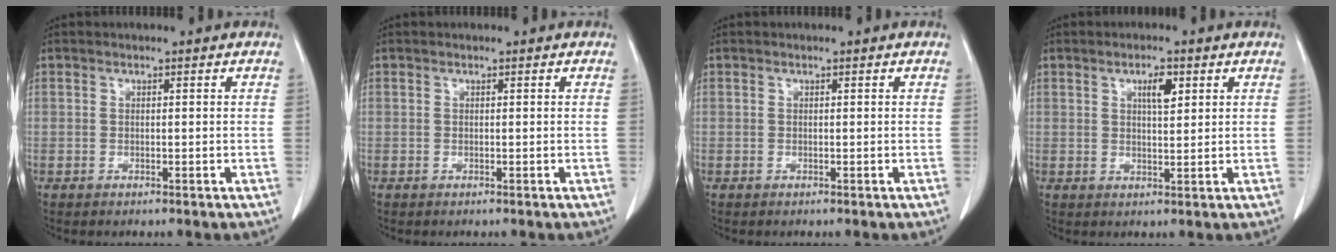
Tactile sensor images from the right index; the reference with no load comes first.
{"total": 0.0}
{"total": 0.0}
{"total": 3.4, "force": [1.5, 0.9, 2.9], "torque": [-0.048, -0.001, 0.026]}